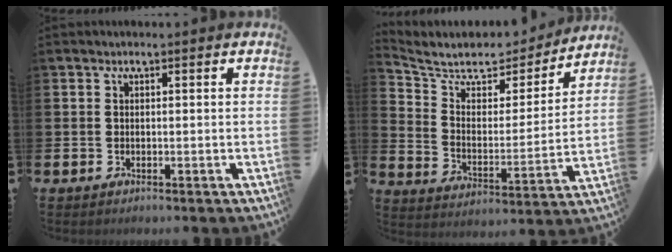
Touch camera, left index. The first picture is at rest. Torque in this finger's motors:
{"motor_torque": [0.43, -0.31, -0.08, 0.04]}